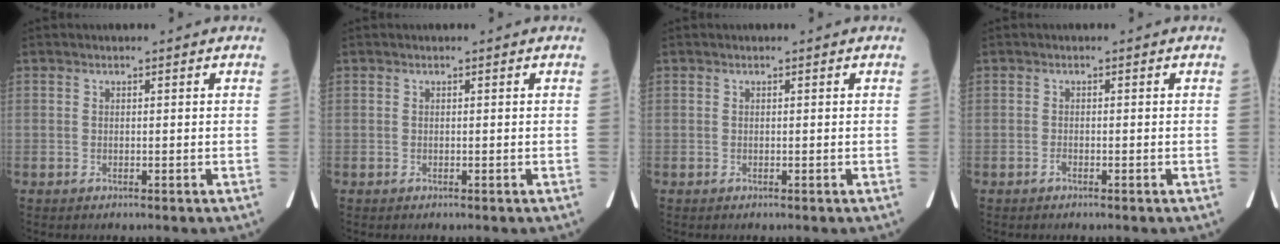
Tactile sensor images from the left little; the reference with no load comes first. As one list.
[{"total": 0.0}, {"total": 0.0}, {"total": 0.5, "force": [-0.4, 0.1, 0.3], "torque": [-0.009, -0.001, -0.007]}]